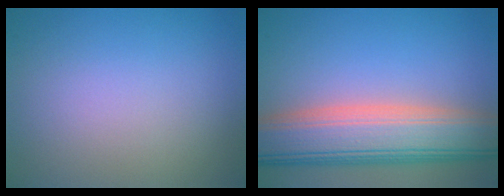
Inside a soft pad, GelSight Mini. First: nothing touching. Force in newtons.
{"total": 10.0, "press": 10.0, "slide": 1.0}